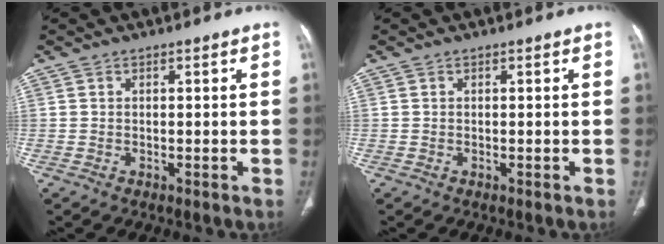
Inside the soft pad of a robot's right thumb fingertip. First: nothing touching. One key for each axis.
{"total": 0.0}